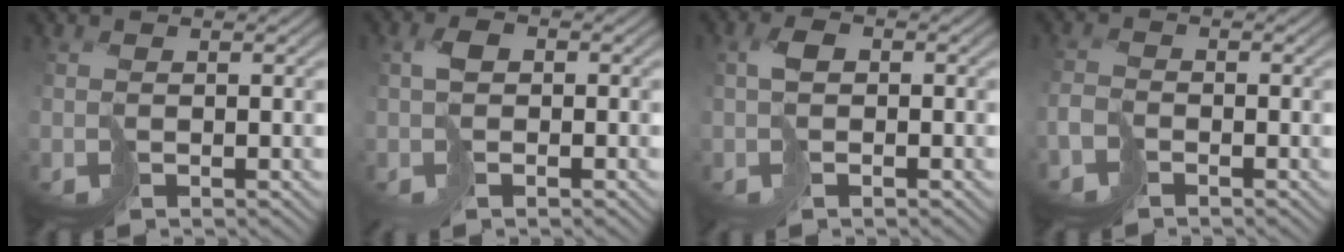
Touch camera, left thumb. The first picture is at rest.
{"total": 2.5, "force": [-0.3, 1.5, 2.0], "torque": [-0.038, 0.007, -0.011]}
{"total": 2.4, "force": [-0.2, 1.4, 1.9], "torque": [-0.036, 0.006, -0.008]}
{"total": 2.7, "force": [-2.0, 1.3, 1.2], "torque": [-0.027, -0.002, -0.055]}